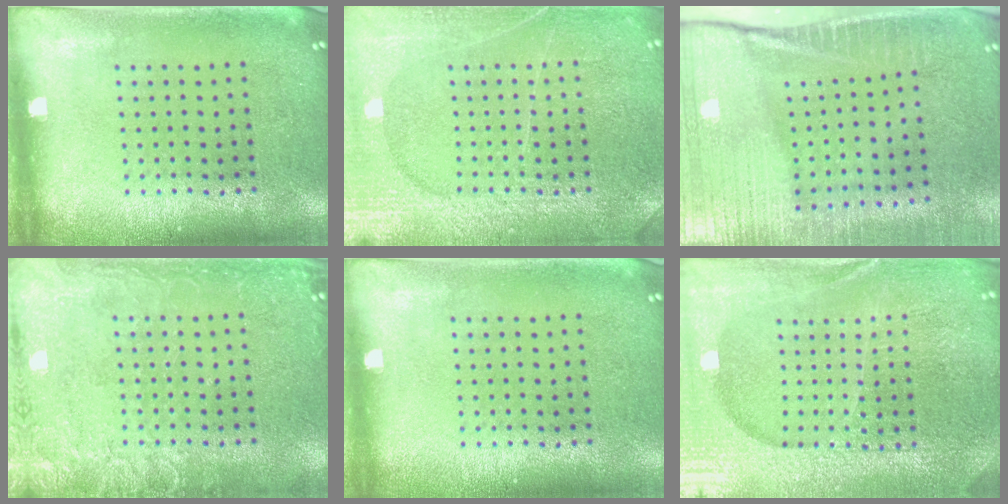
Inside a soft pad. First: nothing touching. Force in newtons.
{"total": 3.6, "press": 3.6, "slide": 0.3}
{"total": 4.2, "press": 3.7, "slide": 2.0}
{"total": 3.5, "press": 3.5, "slide": 0.5}
{"total": 0.0}
{"total": 5.5, "press": 5.0, "slide": 2.5}